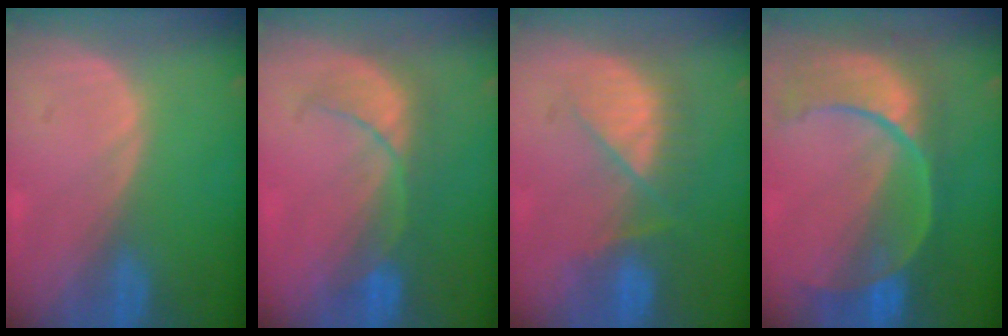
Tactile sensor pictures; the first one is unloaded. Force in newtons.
{"total": 5.9, "press": 5.9, "slide": 0.8}
{"total": 7.2, "press": 7.0, "slide": 1.7}
{"total": 11.1, "press": 9.3, "slide": 6.0}